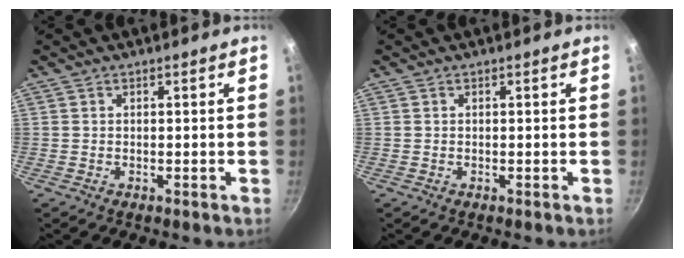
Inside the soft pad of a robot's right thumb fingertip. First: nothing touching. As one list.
[{"total": 0.0}]